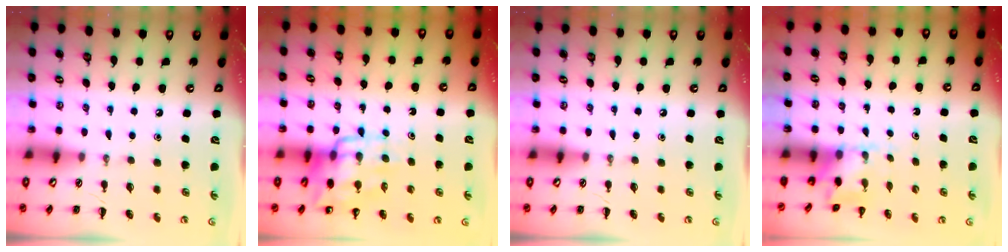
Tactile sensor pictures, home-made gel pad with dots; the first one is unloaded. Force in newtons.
{"total": 13.7, "press": 13.3, "slide": 3.3}
{"total": 0.0}
{"total": 2.5, "press": 2.5, "slide": 0.5}